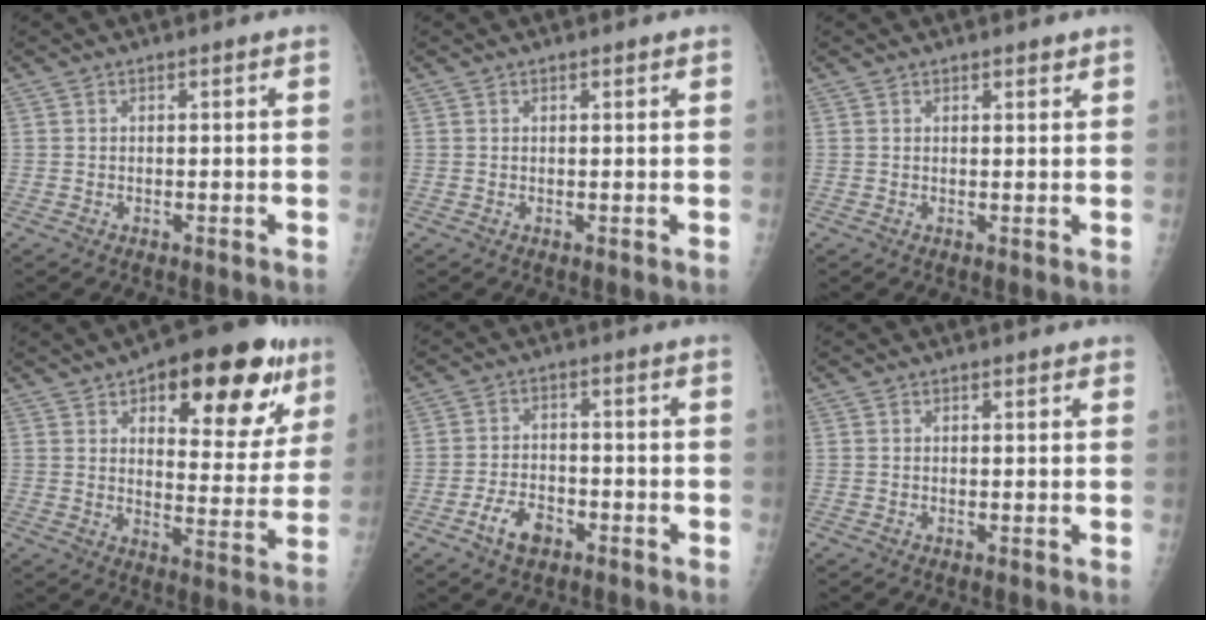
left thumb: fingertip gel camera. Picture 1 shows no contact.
{"total": 0.8, "force": [0.6, 0.3, 0.4], "torque": [-0.006, -0.003, 0.008]}
{"total": 1.5, "force": [1.2, 0.5, 0.8], "torque": [-0.006, -0.007, 0.016]}
{"total": 22.1, "force": [11.2, 9.4, 16.6], "torque": [-0.174, -0.029, 0.156]}
{"total": 5.4, "force": [-3.0, 3.2, 3.2], "torque": [-0.054, 0.019, -0.053]}
{"total": 1.3, "force": [1.0, 0.5, 0.6], "torque": [-0.004, -0.004, 0.010]}